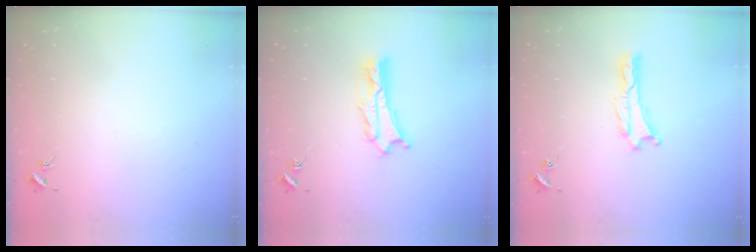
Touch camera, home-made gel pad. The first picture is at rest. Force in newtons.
{"total": 2.6, "press": 2.6, "slide": 0.2}
{"total": 0.0}